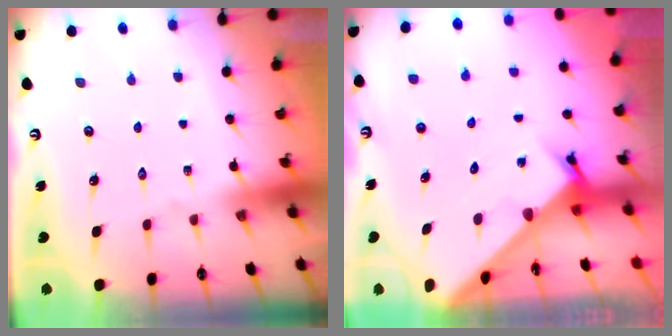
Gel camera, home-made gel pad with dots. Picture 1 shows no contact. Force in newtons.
{"total": 2.3, "press": 2.3, "slide": 0.1}